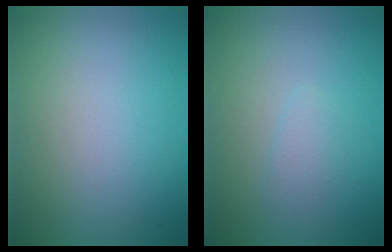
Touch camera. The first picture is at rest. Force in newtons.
{"total": 1.1, "press": 1.1, "slide": 0.0}